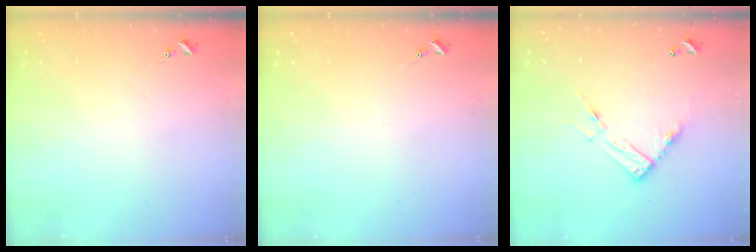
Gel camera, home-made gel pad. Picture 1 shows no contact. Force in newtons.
{"total": 0.0}
{"total": 11.2, "press": 11.2, "slide": 0.9}